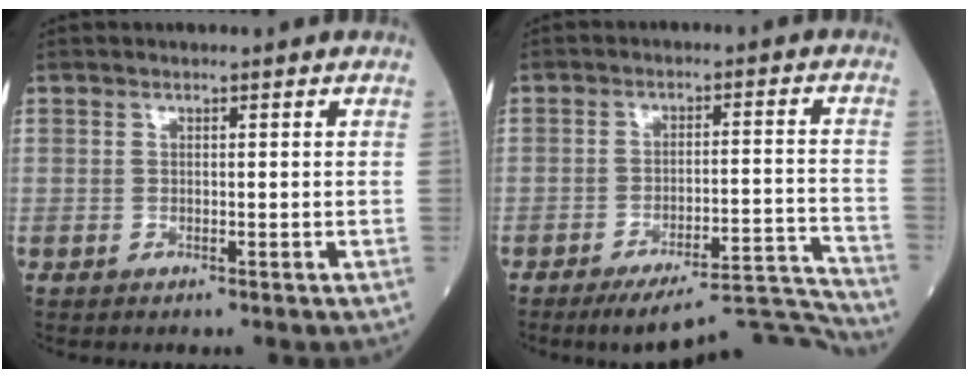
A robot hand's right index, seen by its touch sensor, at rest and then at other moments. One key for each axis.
{"total": 14.0, "fx": -13.5, "fy": -0.9, "fz": 3.3, "tx": -0.024, "ty": 0.020, "tz": -0.193}